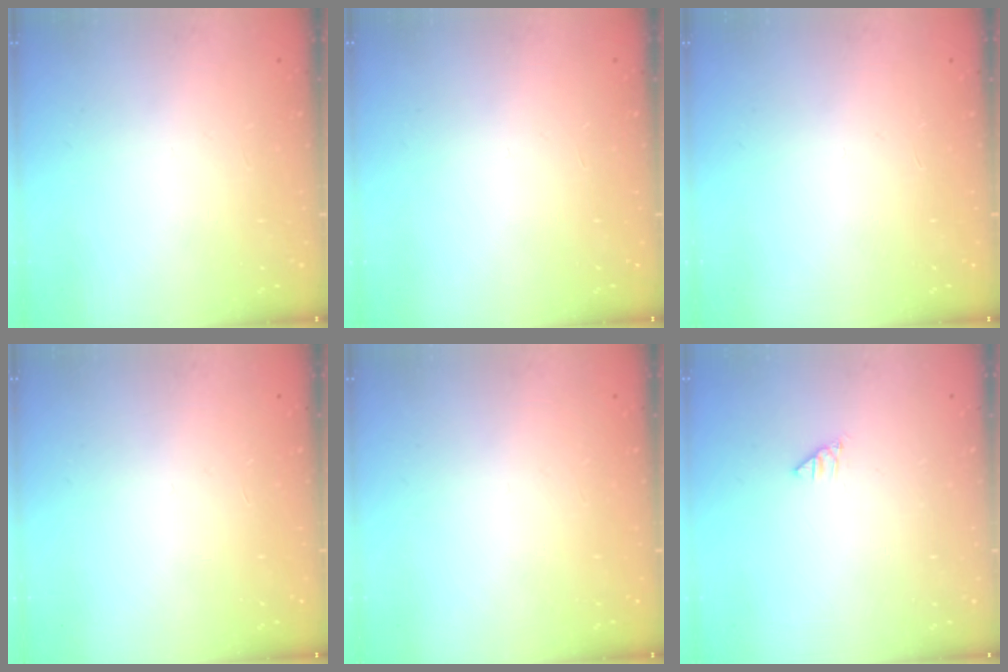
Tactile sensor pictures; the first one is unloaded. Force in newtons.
{"total": 0.0}
{"total": 0.0}
{"total": 0.0}
{"total": 0.0}
{"total": 0.0}